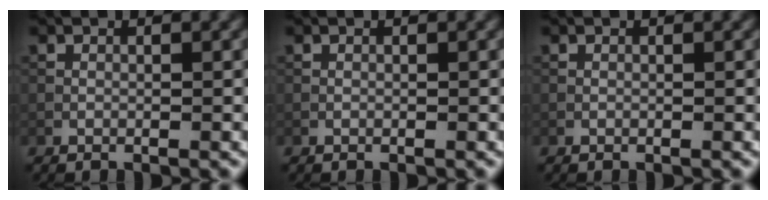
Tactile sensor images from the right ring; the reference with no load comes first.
{"total": 0.0}
{"total": 0.0}